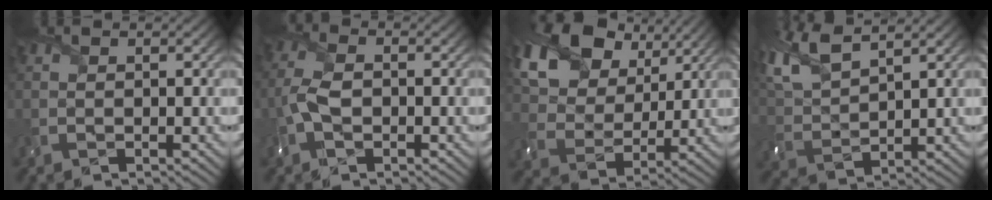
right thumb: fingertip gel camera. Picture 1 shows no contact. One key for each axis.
{"total": 4.9, "fx": -1.3, "fy": 2.9, "fz": 3.8, "tx": -0.105, "ty": 0.004, "tz": -0.033}
{"total": 19.0, "fx": 10.6, "fy": 12.5, "fz": 9.5, "tx": -0.244, "ty": 0.040, "tz": 0.225}
{"total": 8.7, "fx": 6.2, "fy": 2.7, "fz": 5.4, "tx": -0.143, "ty": 0.020, "tz": 0.128}